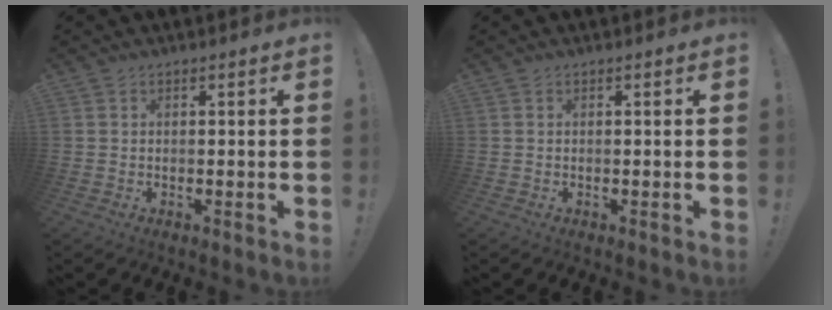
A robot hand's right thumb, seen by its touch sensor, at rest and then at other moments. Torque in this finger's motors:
{"motor_torque": [0.00, 0.00, 0.00, 0.00, 0.00]}